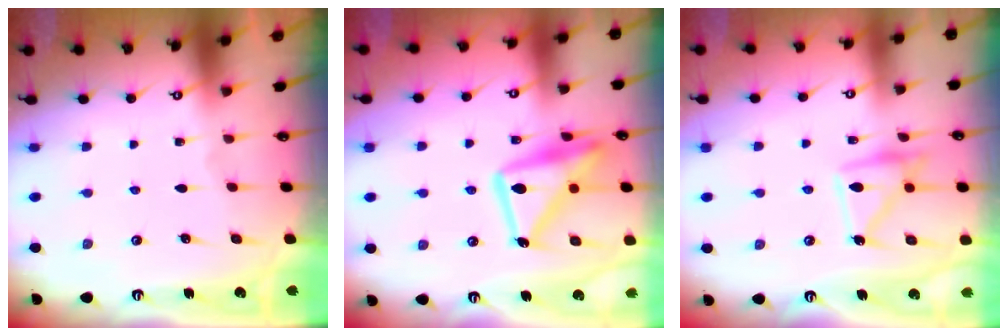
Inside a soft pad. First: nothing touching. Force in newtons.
{"total": 17.4, "press": 17.3, "slide": 1.4}
{"total": 13.8, "press": 13.8, "slide": 1.2}